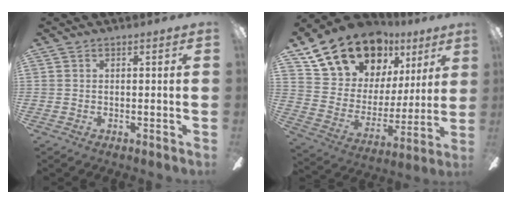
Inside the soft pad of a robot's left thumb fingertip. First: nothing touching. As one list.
[{"total": 19.6, "force": [14.4, 11.2, 7.0], "torque": [-0.143, -0.088, 0.277]}]